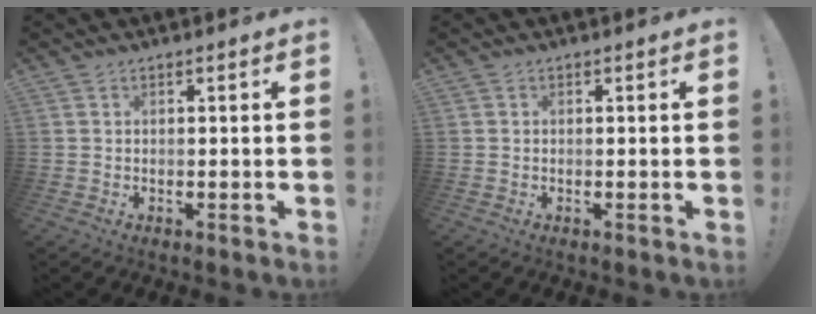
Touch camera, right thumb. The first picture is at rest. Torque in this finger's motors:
{"motor_torque": [-0.29, -0.32, 0.24, -0.15, -0.07]}